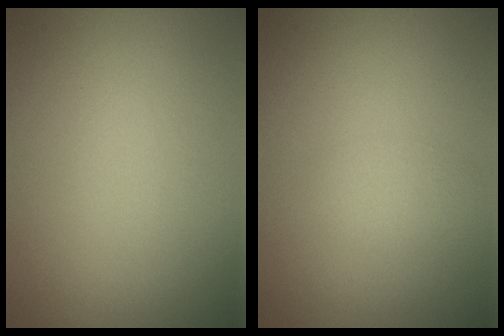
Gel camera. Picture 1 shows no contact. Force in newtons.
{"total": 1.1, "press": 1.1, "slide": 0.0}